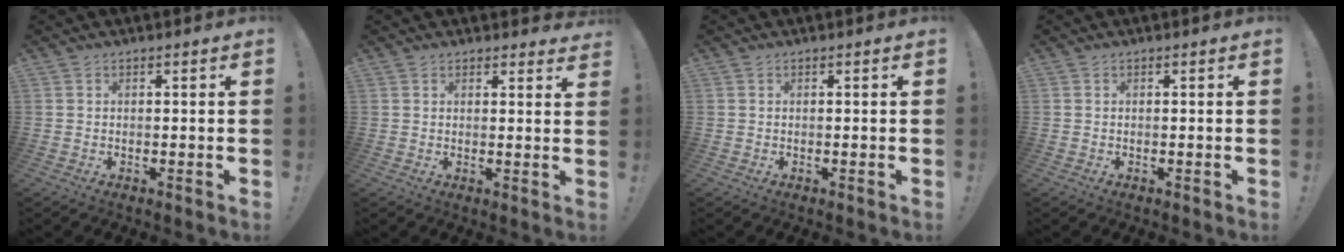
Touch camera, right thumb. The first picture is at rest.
{"total": 2.4, "force": [1.5, 1.7, 0.4], "torque": [0.010, -0.010, 0.026]}
{"total": 0.0}
{"total": 0.0}